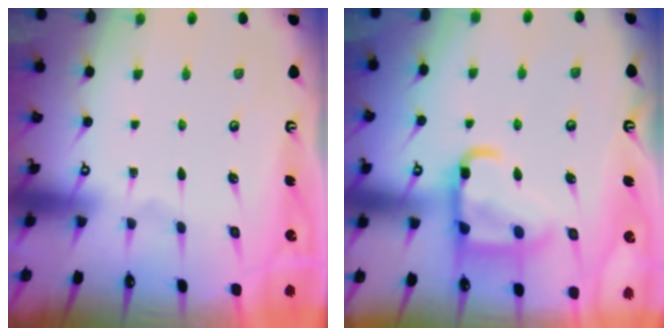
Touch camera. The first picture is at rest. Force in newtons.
{"total": 16.5, "press": 16.4, "slide": 1.5}